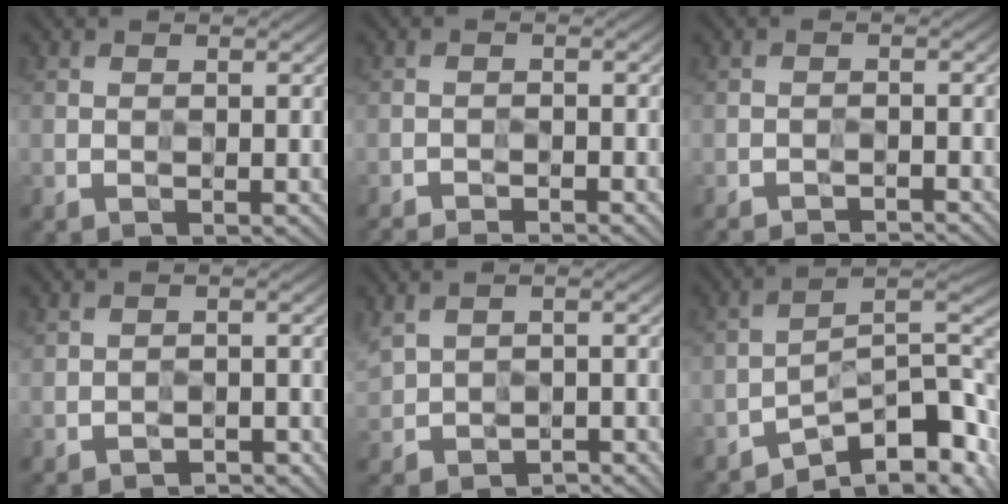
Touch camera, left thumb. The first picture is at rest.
{"total": 2.8, "force": [-2.7, 0.1, 0.8], "torque": [-0.026, 0.001, -0.049]}
{"total": 3.1, "force": [-3.0, 0.2, 0.7], "torque": [-0.018, 0.002, -0.053]}
{"total": 2.2, "force": [-1.8, 1.2, 0.6], "torque": [-0.004, -0.002, -0.026]}
{"total": 4.9, "force": [-1.7, 3.7, 2.7], "torque": [-0.060, -0.026, -0.022]}
{"total": 11.4, "force": [-6.4, 4.4, 8.3], "torque": [-0.115, -0.006, -0.108]}